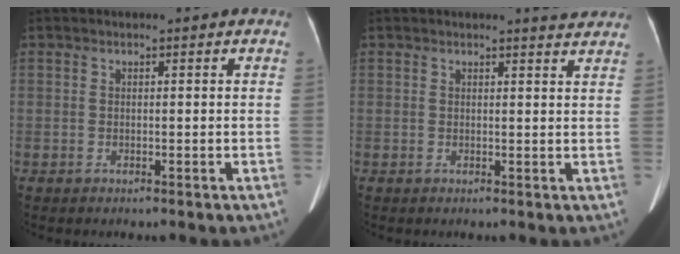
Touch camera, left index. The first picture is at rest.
{"total": 3.5, "force": [3.4, -0.1, 0.8], "torque": [-0.014, -0.008, 0.024]}